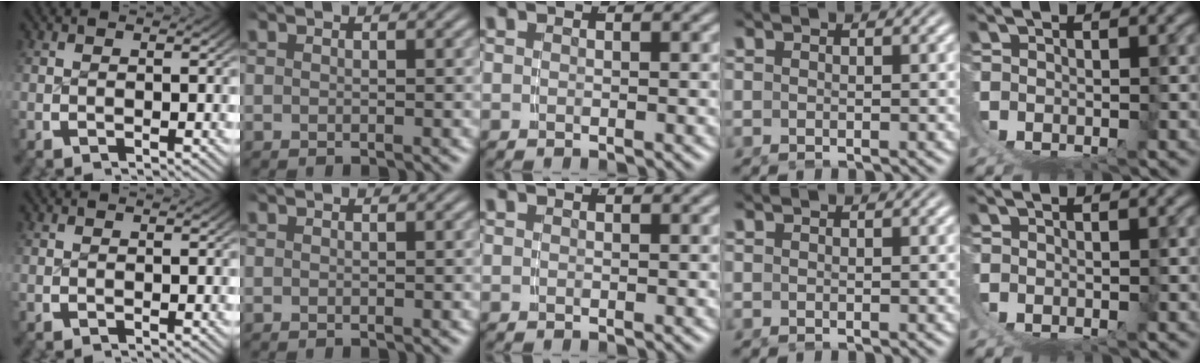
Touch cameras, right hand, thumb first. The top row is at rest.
{}